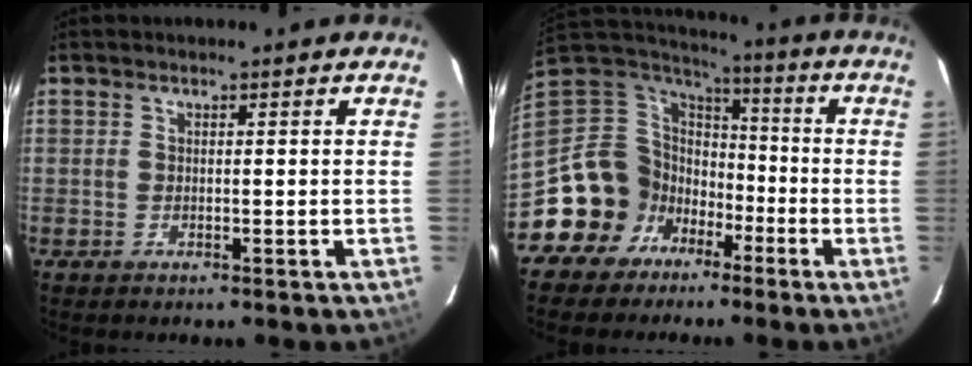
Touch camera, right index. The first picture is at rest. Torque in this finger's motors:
{"motor_torque": [0.93, -0.68, 0.03, -0.21]}